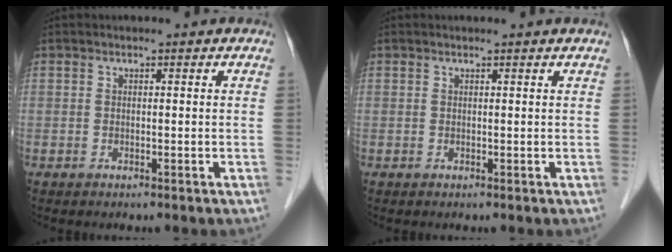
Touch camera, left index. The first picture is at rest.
{"total": 0.7, "force": [0.6, -0.2, 0.3], "torque": [-0.007, -0.001, 0.017]}